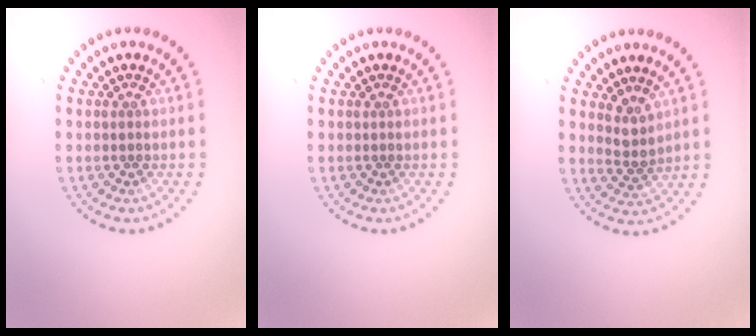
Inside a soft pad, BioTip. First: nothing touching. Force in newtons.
{"total": 0.0}
{"total": 2.0, "press": 1.5, "slide": 1.3}